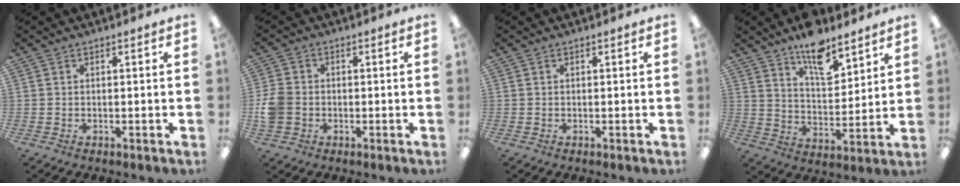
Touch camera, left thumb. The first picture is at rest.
{"total": 5.8, "force": [-0.8, 5.1, 2.8], "torque": [-0.054, 0.011, -0.013]}
{"total": 0.0}
{"total": 12.0, "force": [9.2, 4.8, 6.1], "torque": [-0.087, -0.057, 0.161]}